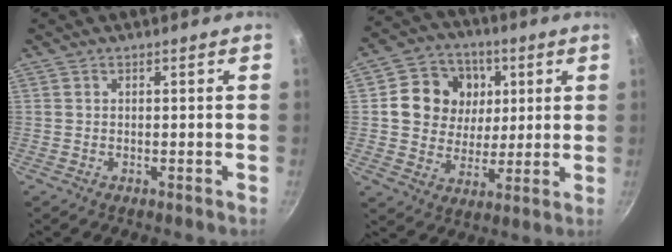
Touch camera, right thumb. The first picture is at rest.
{"total": 13.7, "force": [3.5, 11.8, 6.0], "torque": [-0.070, -0.008, 0.054]}